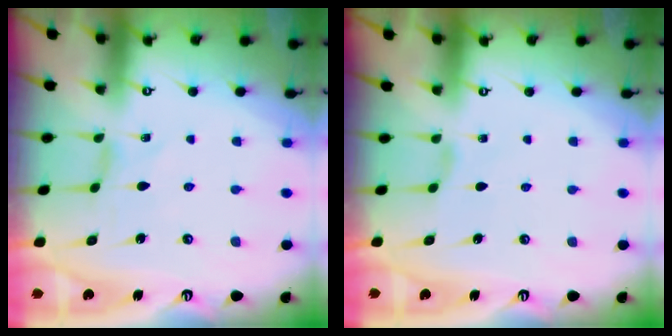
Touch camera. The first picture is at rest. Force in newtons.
{"total": 1.9, "press": 1.8, "slide": 0.5}